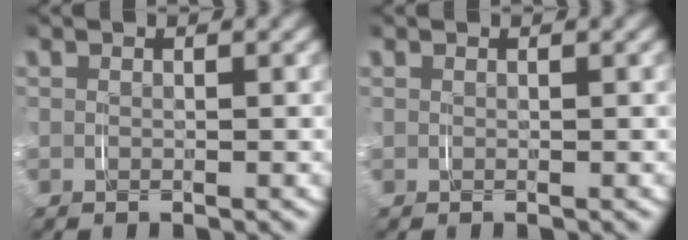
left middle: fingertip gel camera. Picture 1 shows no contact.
{"total": 0.0}